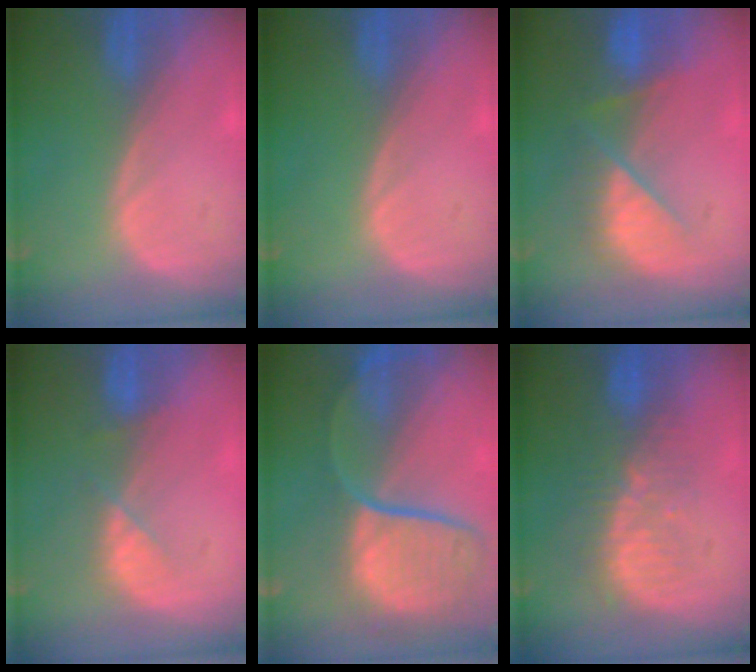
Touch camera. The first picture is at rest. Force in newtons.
{"total": 0.0}
{"total": 8.7, "press": 7.6, "slide": 4.3}
{"total": 3.3, "press": 3.2, "slide": 0.7}
{"total": 12.1, "press": 9.8, "slide": 7.0}
{"total": 8.1, "press": 7.4, "slide": 3.3}